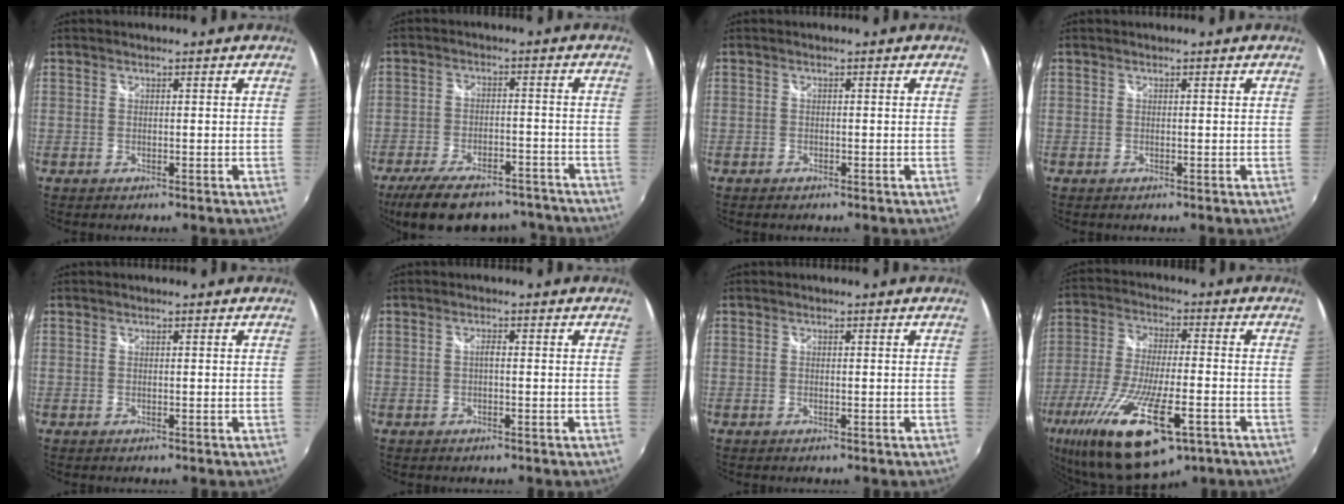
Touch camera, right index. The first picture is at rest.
{"total": 18.6, "force": [-15.2, 6.9, 8.1], "torque": [-0.172, -0.005, -0.212]}
{"total": 0.8, "force": [-0.6, 0.5, 0.1], "torque": [-0.005, -0.002, -0.013]}
{"total": 0.0}
{"total": 0.0}
{"total": 0.9, "force": [-0.2, 0.3, 0.8], "torque": [-0.016, 0.004, -0.006]}
{"total": 0.0}
{"total": 23.8, "force": [-12.8, 8.1, 18.4], "torque": [-0.379, -0.074, -0.215]}